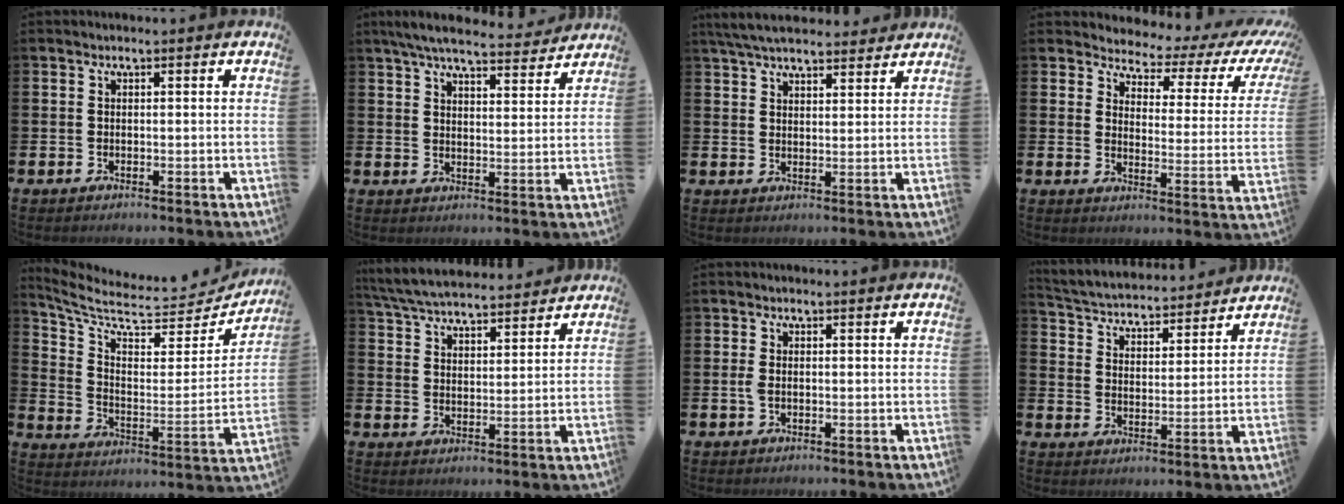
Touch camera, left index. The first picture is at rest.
{"total": 6.6, "force": [6.1, 1.3, 2.1], "torque": [-0.048, -0.035, 0.107]}
{"total": 5.8, "force": [5.4, 1.3, 1.6], "torque": [-0.041, -0.016, 0.099]}
{"total": 3.4, "force": [3.0, 1.5, 0.7], "torque": [-0.020, -0.040, 0.038]}
{"total": 7.9, "force": [6.7, 2.9, 2.9], "torque": [-0.086, -0.056, 0.111]}
{"total": 6.4, "force": [6.2, 0.9, 1.1], "torque": [-0.046, -0.035, 0.111]}
{"total": 1.5, "force": [-0.1, 0.9, 1.2], "torque": [-0.025, 0.006, -0.004]}
{"total": 4.3, "force": [4.2, 1.0, 0.3], "torque": [-0.036, -0.039, 0.066]}